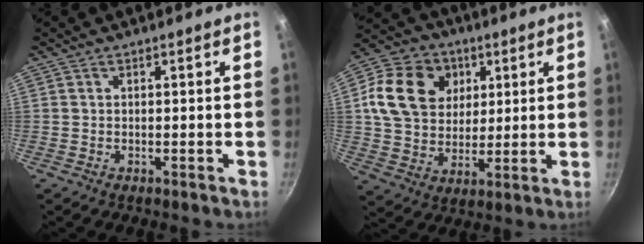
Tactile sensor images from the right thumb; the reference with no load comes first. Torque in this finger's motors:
{"motor_torque": [-1.05, 1.95, 0.73, -0.49, 0.31]}